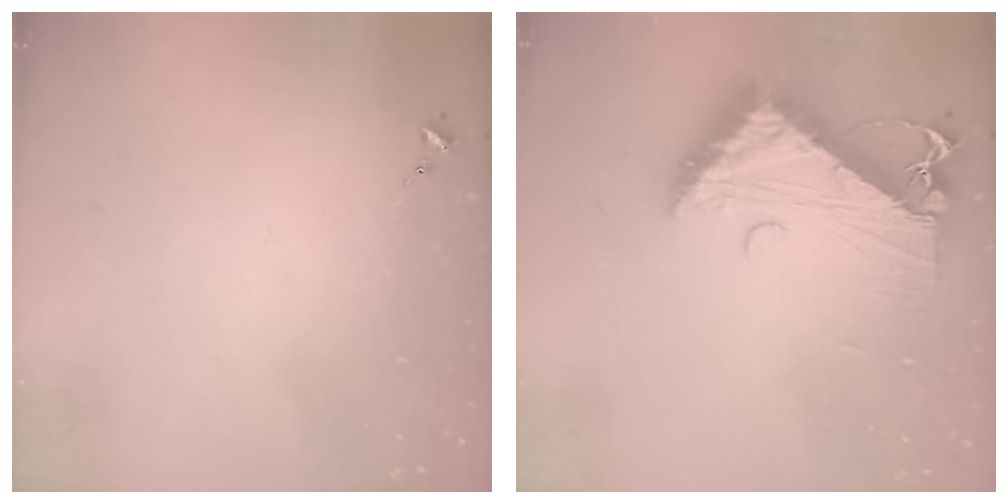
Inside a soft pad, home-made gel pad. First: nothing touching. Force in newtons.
{"total": 12.7, "press": 12.7, "slide": 1.3}